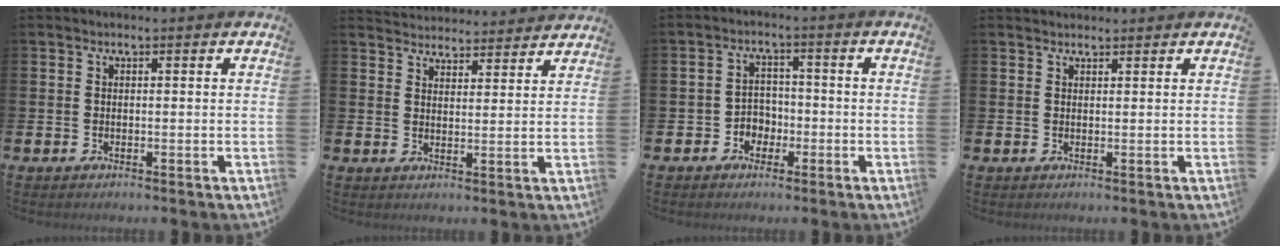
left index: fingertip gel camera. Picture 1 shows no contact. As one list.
[{"total": 4.1, "force": [4.0, 0.7, -0.4], "torque": [-0.003, -0.027, 0.072]}, {"total": 3.1, "force": [-1.6, 2.6, 0.8], "torque": [-0.030, 0.006, -0.035]}, {"total": 1.1, "force": [1.1, 0.3, -0.1], "torque": [0.009, -0.002, 0.019]}]